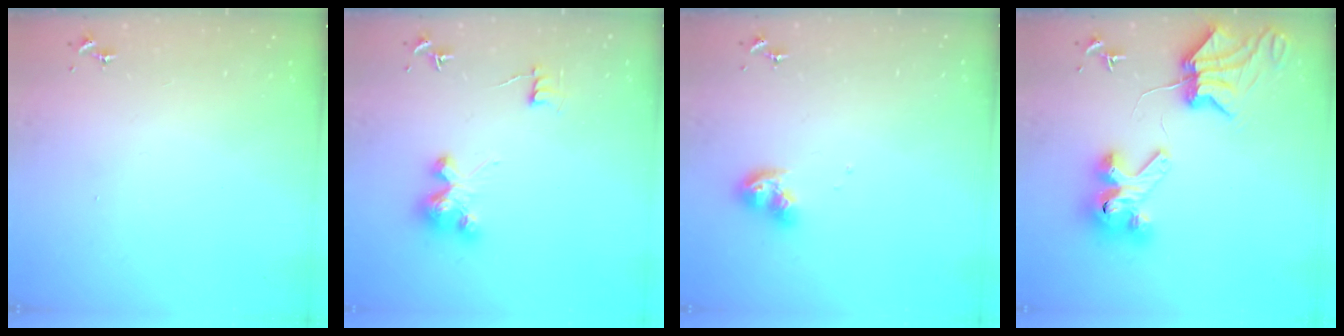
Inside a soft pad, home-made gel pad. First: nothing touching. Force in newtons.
{"total": 6.9, "press": 6.9, "slide": 0.1}
{"total": 9.0, "press": 9.0, "slide": 1.0}
{"total": 11.1, "press": 11.0, "slide": 1.3}